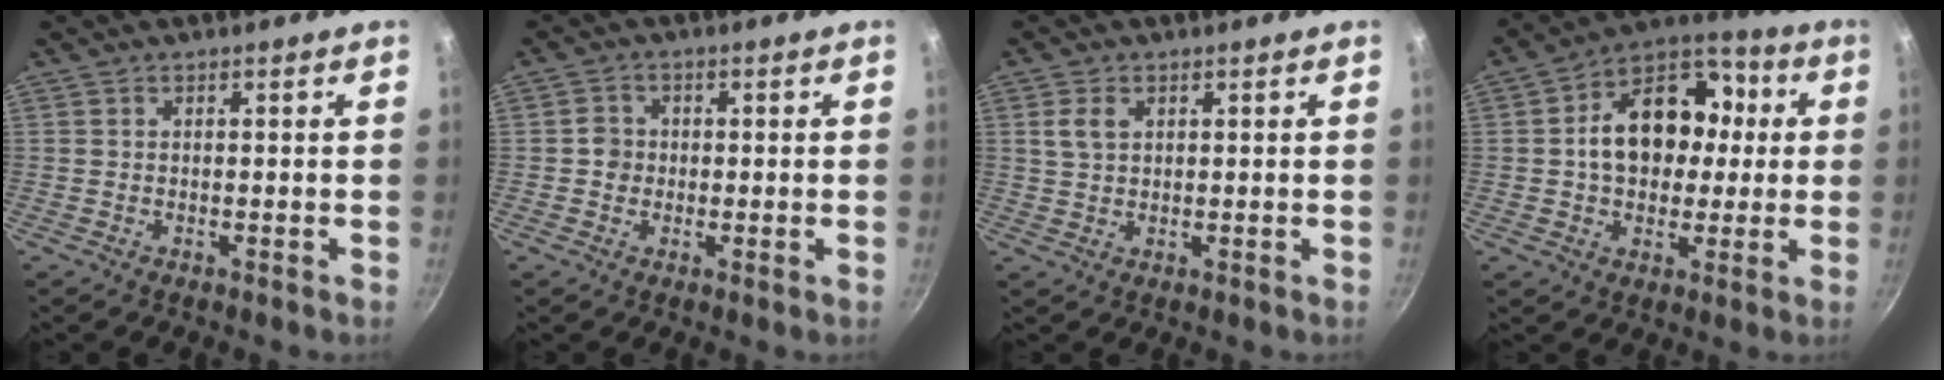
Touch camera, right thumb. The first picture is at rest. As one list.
[{"total": 2.8, "force": [-0.1, 2.6, 1.0], "torque": [0.001, 0.006, -0.009]}, {"total": 3.3, "force": [1.2, 2.2, 2.2], "torque": [-0.042, 0.001, 0.029]}, {"total": 16.8, "force": [1.6, 11.7, 11.9], "torque": [-0.141, 0.030, 0.016]}]